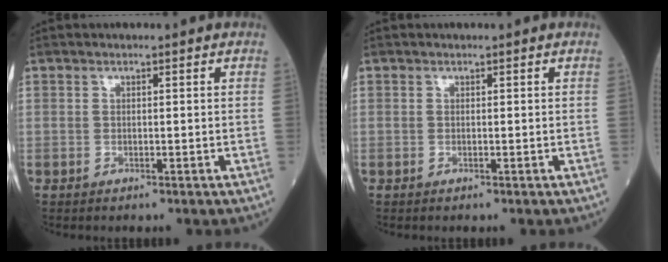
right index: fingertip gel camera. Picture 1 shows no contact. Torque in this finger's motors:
{"motor_torque": [0.00, 0.00, -0.01, 0.01]}